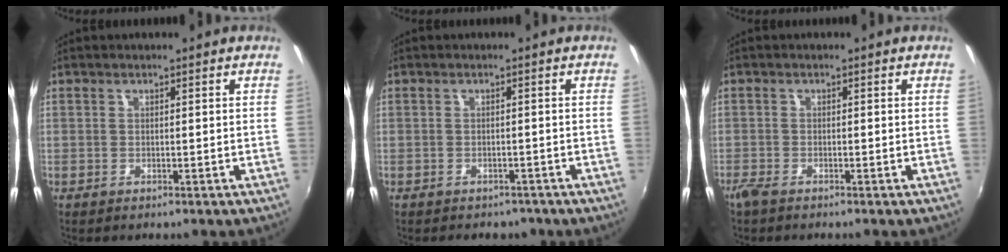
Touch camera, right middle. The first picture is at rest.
{"total": 4.6, "force": [-3.7, 2.4, 1.3], "torque": [-0.030, -0.012, -0.045]}
{"total": 1.8, "force": [-1.5, 0.2, 1.0], "torque": [-0.023, -0.007, -0.032]}